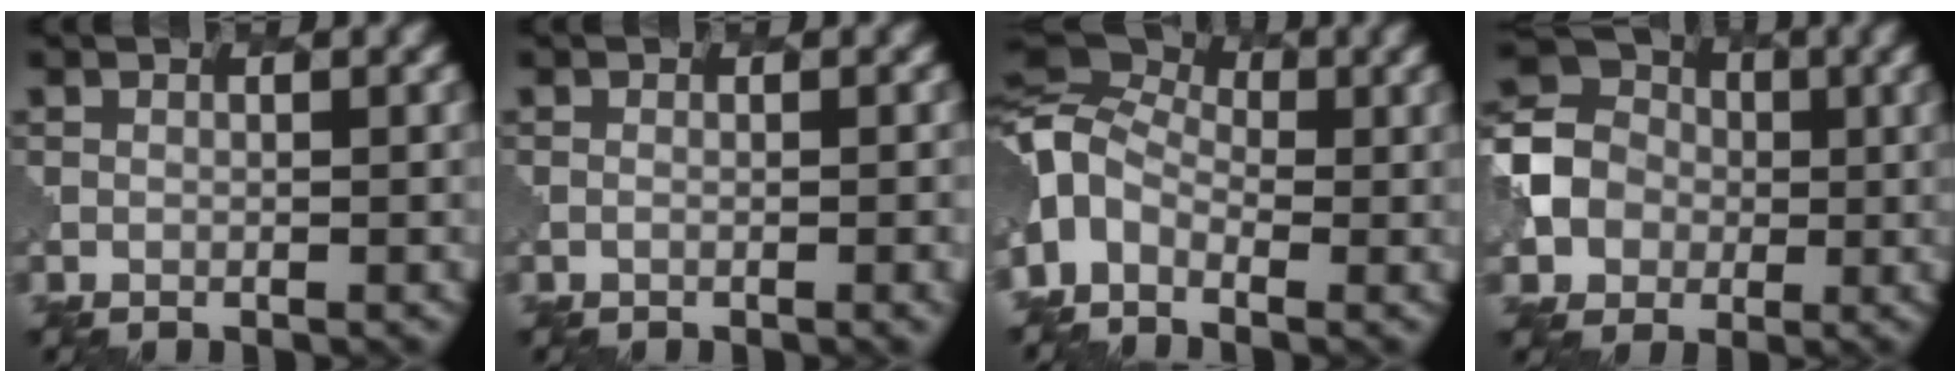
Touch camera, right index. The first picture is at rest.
{"total": 2.1, "force": [-0.4, 0.9, 1.8], "torque": [-0.003, 0.007, -0.013]}
{"total": 8.3, "force": [-0.8, 5.8, 6.0], "torque": [-0.142, 0.013, -0.022]}
{"total": 7.1, "force": [-0.4, 6.5, 3.0], "torque": [-0.069, 0.005, -0.023]}